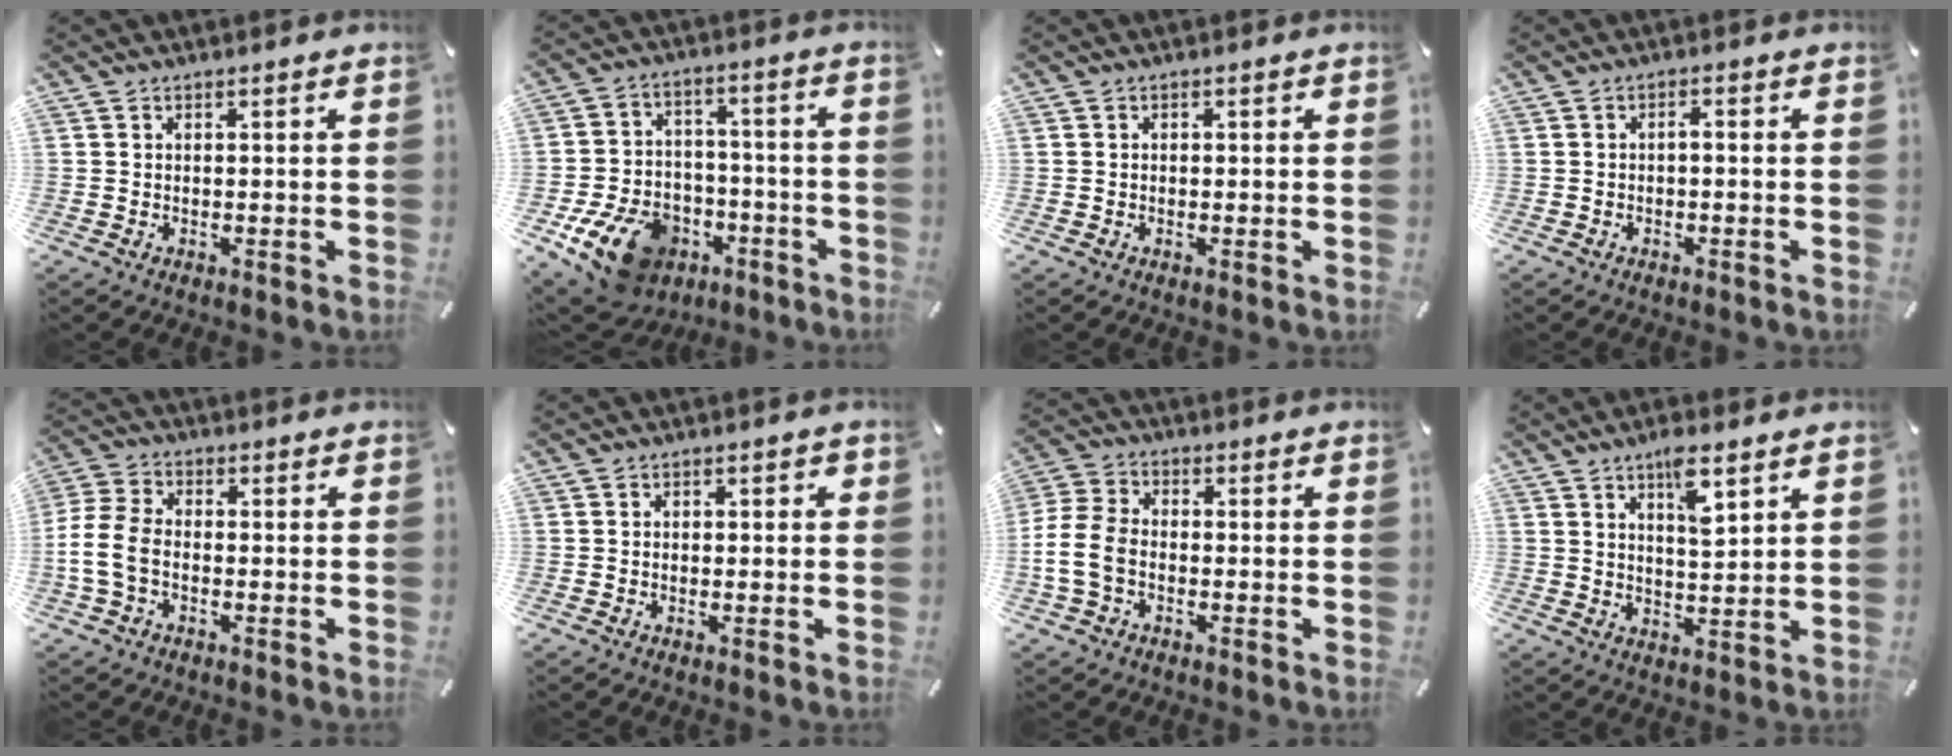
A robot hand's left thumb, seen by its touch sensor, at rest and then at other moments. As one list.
[{"total": 15.2, "force": [-8.2, 10.4, 7.4], "torque": [-0.115, 0.060, -0.131]}, {"total": 0.7, "force": [-0.2, 0.6, 0.3], "torque": [-0.005, 0.003, -0.005]}, {"total": 1.4, "force": [-0.7, 0.4, 1.2], "torque": [-0.023, 0.005, -0.016]}, {"total": 8.2, "force": [-2.5, 5.3, 5.7], "torque": [-0.129, 0.009, -0.046]}, {"total": 1.2, "force": [-0.4, 1.0, 0.5], "torque": [-0.010, 0.005, -0.011]}, {"total": 9.2, "force": [-2.6, 6.4, 6.1], "torque": [-0.135, 0.013, -0.046]}, {"total": 7.1, "force": [4.5, 2.2, 5.0], "torque": [-0.078, -0.021, 0.071]}]